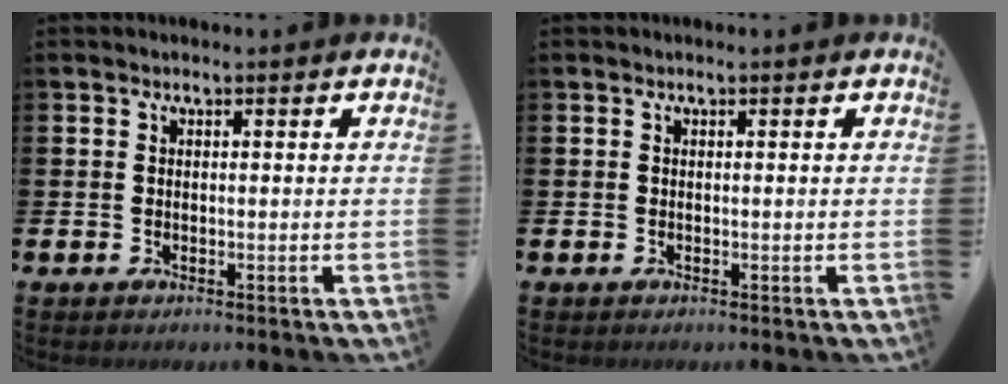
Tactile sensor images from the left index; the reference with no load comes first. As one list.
[{"total": 0.0}]